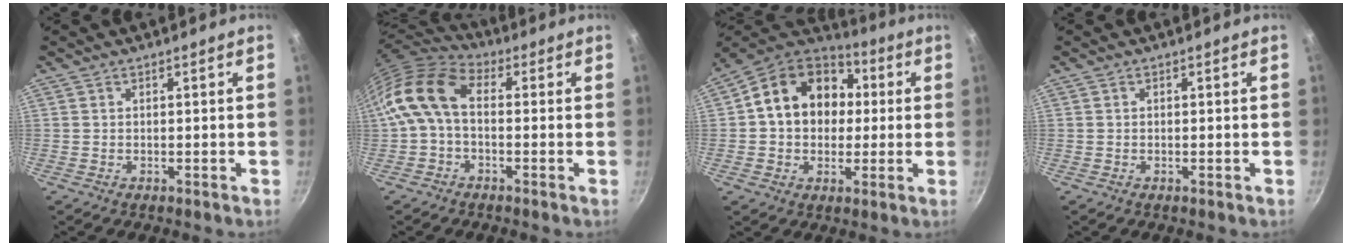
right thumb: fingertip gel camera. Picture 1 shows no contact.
{"total": 12.0, "force": [0.1, 7.5, 9.4], "torque": [-0.180, 0.032, -0.018]}
{"total": 17.5, "force": [2.6, 14.0, 10.3], "torque": [-0.143, 0.031, 0.028]}
{"total": 0.0}